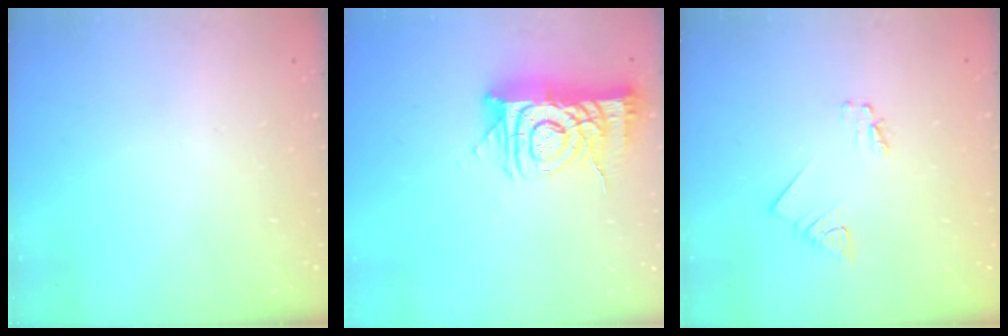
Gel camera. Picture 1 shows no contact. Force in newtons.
{"total": 12.8, "press": 12.8, "slide": 0.8}
{"total": 2.1, "press": 2.1, "slide": 0.2}